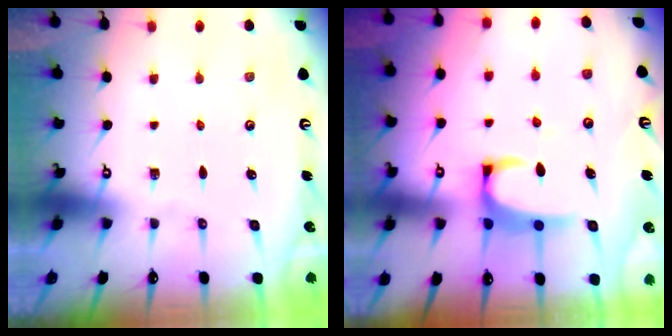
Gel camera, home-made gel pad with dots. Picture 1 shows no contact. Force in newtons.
{"total": 3.1, "press": 3.0, "slide": 0.8}